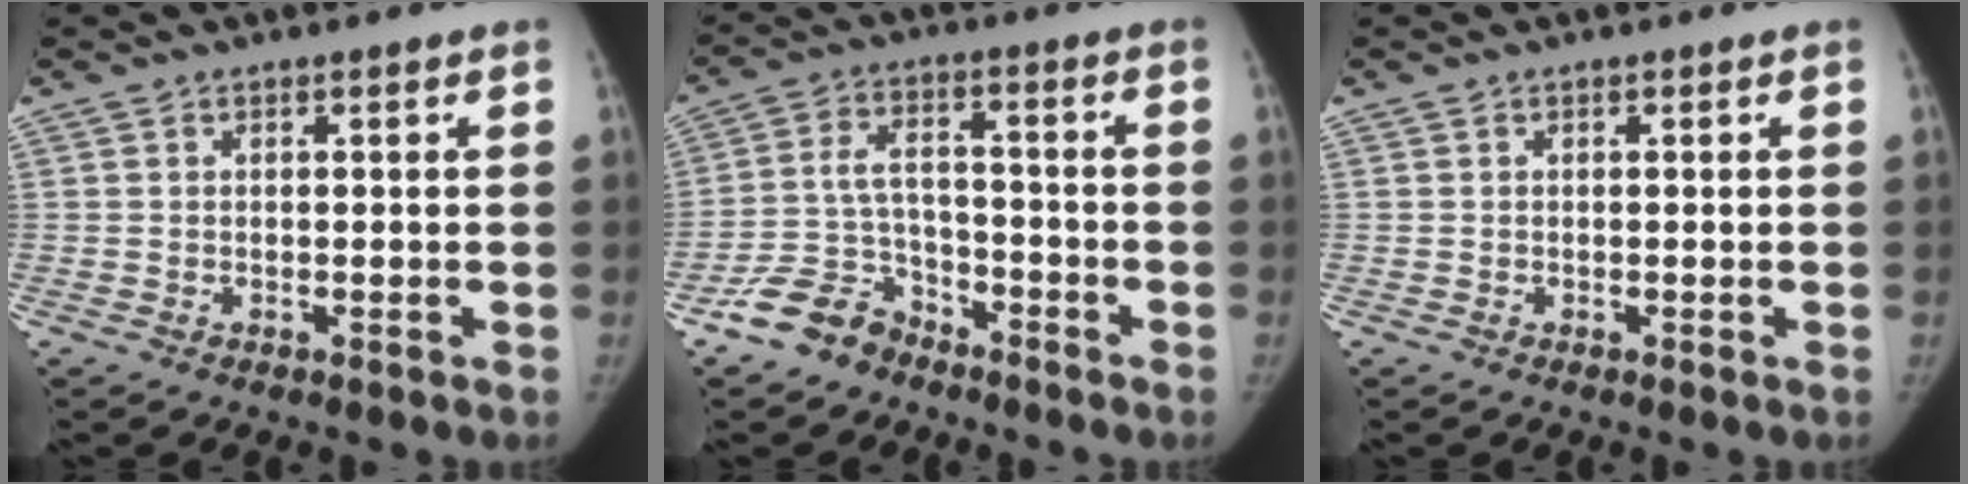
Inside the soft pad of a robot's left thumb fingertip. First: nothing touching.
{"total": 8.5, "force": [-6.4, 4.7, 2.9], "torque": [-0.051, 0.042, -0.126]}
{"total": 0.0}